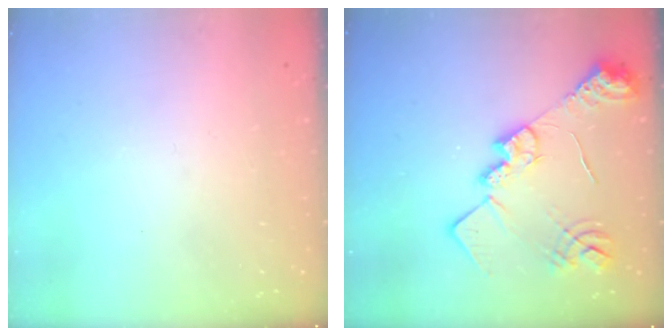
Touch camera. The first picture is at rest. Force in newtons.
{"total": 17.6, "press": 17.5, "slide": 1.1}